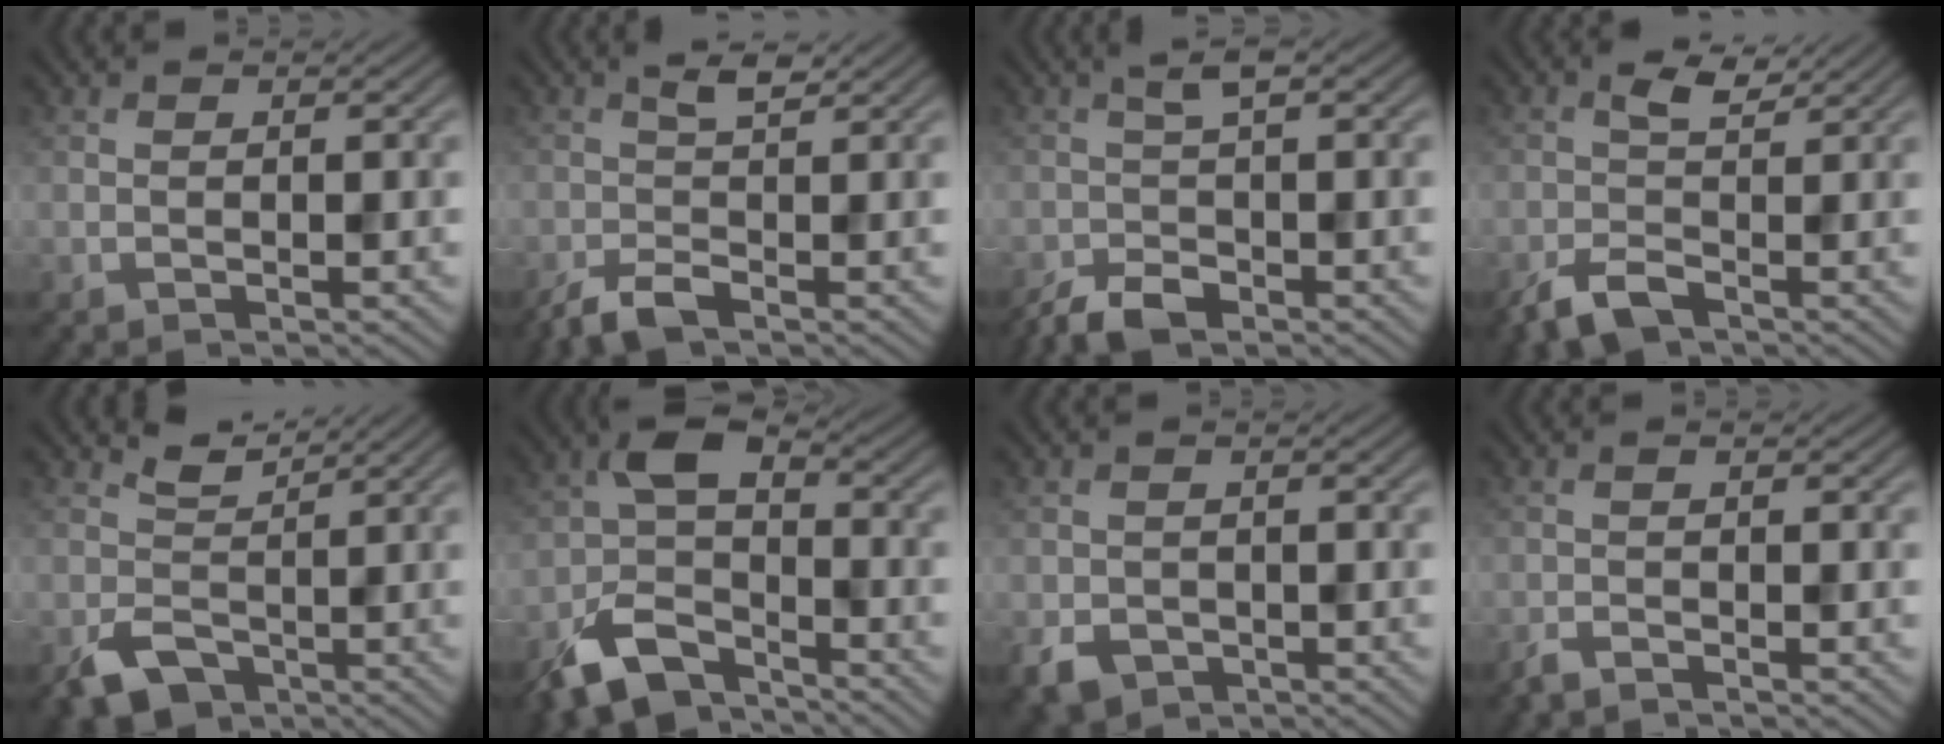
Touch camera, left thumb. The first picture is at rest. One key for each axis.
{"total": 3.3, "fx": -1.3, "fy": 1.0, "fz": 2.9, "tx": -0.062, "ty": 0.002, "tz": -0.030}
{"total": 4.1, "fx": -2.1, "fy": 1.4, "fz": 3.3, "tx": -0.072, "ty": -0.004, "tz": -0.048}
{"total": 4.4, "fx": -1.5, "fy": 2.2, "fz": 3.5, "tx": -0.073, "ty": 0.000, "tz": -0.036}
{"total": 4.0, "fx": -0.1, "fy": 3.1, "fz": 2.5, "tx": -0.056, "ty": -0.019, "tz": 0.002}
{"total": 10.3, "fx": -6.9, "fy": 4.6, "fz": 6.1, "tx": -0.117, "ty": -0.008, "tz": -0.144}
{"total": 3.6, "fx": -1.9, "fy": 2.7, "fz": 1.4, "tx": -0.035, "ty": -0.014, "tz": -0.039}
{"total": 1.7, "fx": -1.5, "fy": 0.2, "fz": 0.8, "tx": -0.018, "ty": -0.004, "tz": -0.033}